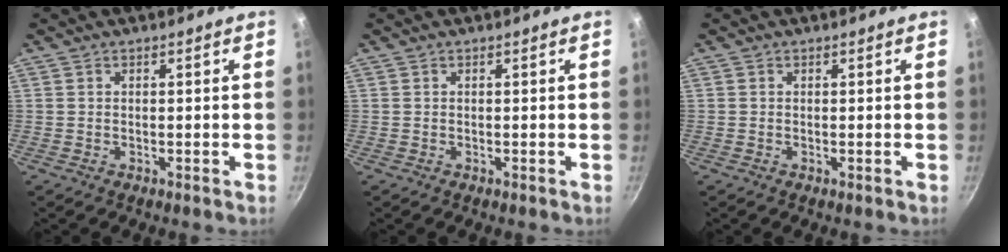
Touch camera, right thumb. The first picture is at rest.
{"total": 0.0}
{"total": 0.0}